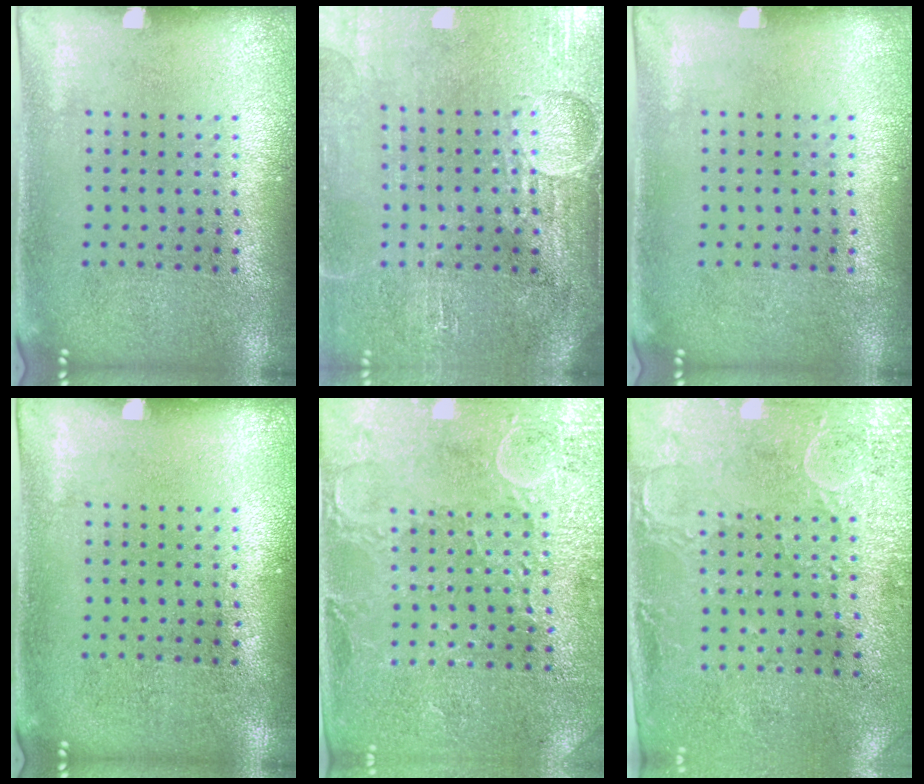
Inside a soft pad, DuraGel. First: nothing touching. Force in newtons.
{"total": 4.3, "press": 3.7, "slide": 2.1}
{"total": 0.0}
{"total": 0.0}
{"total": 2.9, "press": 2.9, "slide": 0.4}
{"total": 3.0, "press": 2.3, "slide": 1.9}